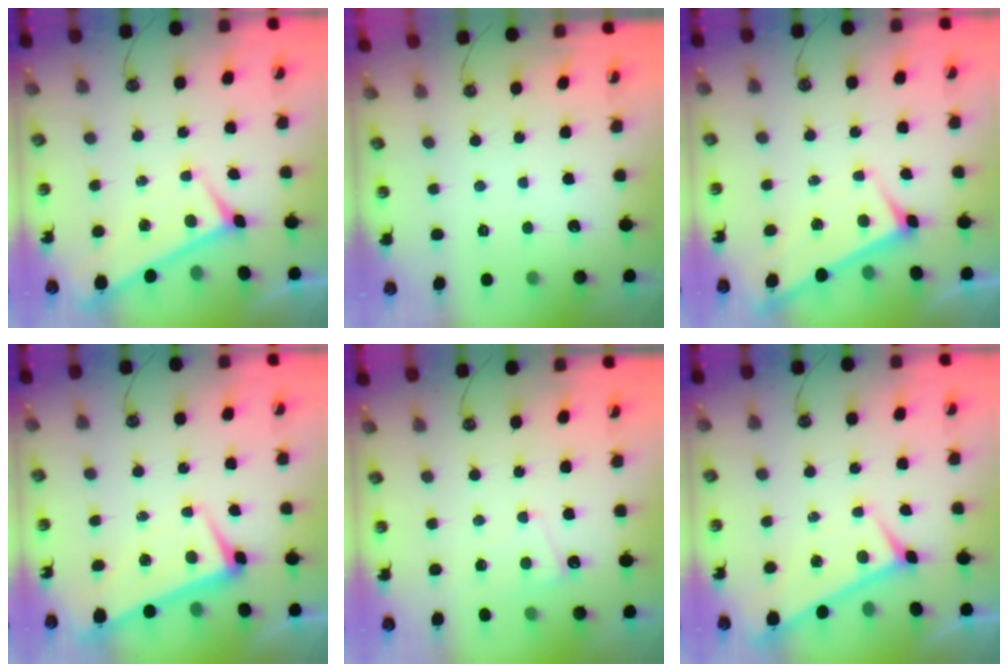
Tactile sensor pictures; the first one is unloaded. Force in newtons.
{"total": 0.0}
{"total": 3.0, "press": 3.0, "slide": 0.2}
{"total": 2.0, "press": 1.8, "slide": 0.9}
{"total": 1.6, "press": 1.5, "slide": 0.4}
{"total": 0.0}